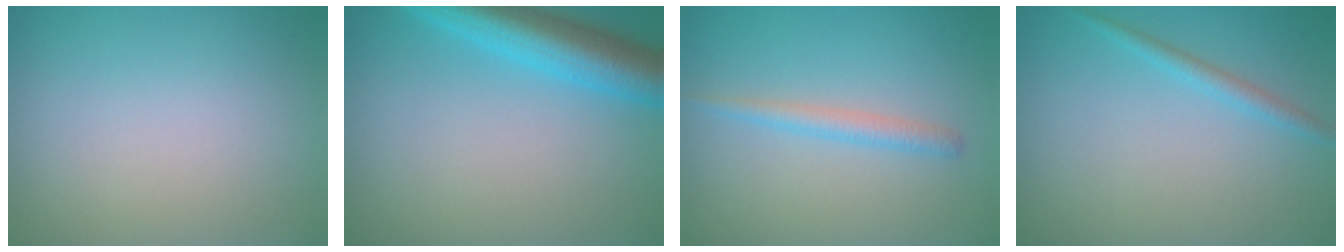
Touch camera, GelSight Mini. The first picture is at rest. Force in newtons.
{"total": 6.3, "press": 6.3, "slide": 0.2}
{"total": 1.7, "press": 1.7, "slide": 0.0}
{"total": 1.4, "press": 1.4, "slide": 0.1}